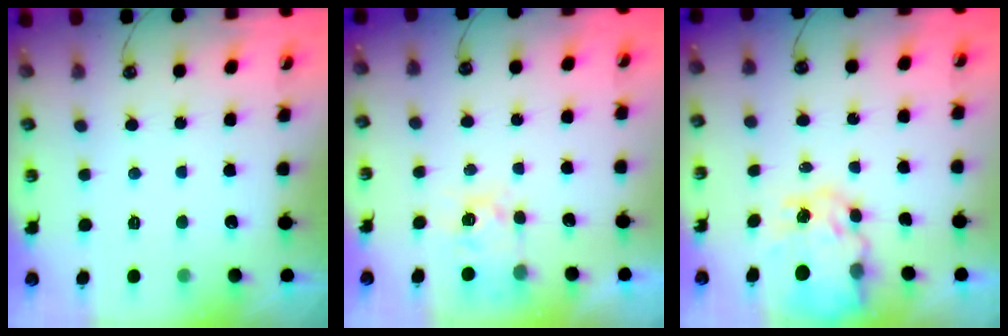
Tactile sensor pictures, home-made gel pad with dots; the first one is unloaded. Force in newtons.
{"total": 5.0, "press": 5.0, "slide": 0.5}
{"total": 11.4, "press": 11.4, "slide": 0.9}